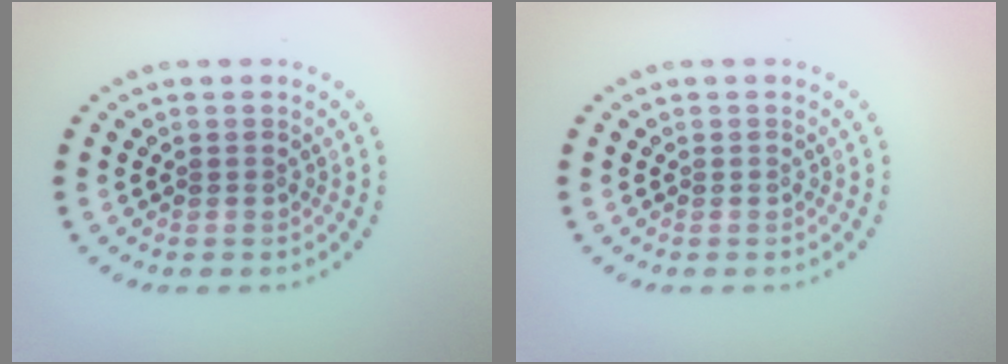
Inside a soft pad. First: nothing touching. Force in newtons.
{"total": 0.0}